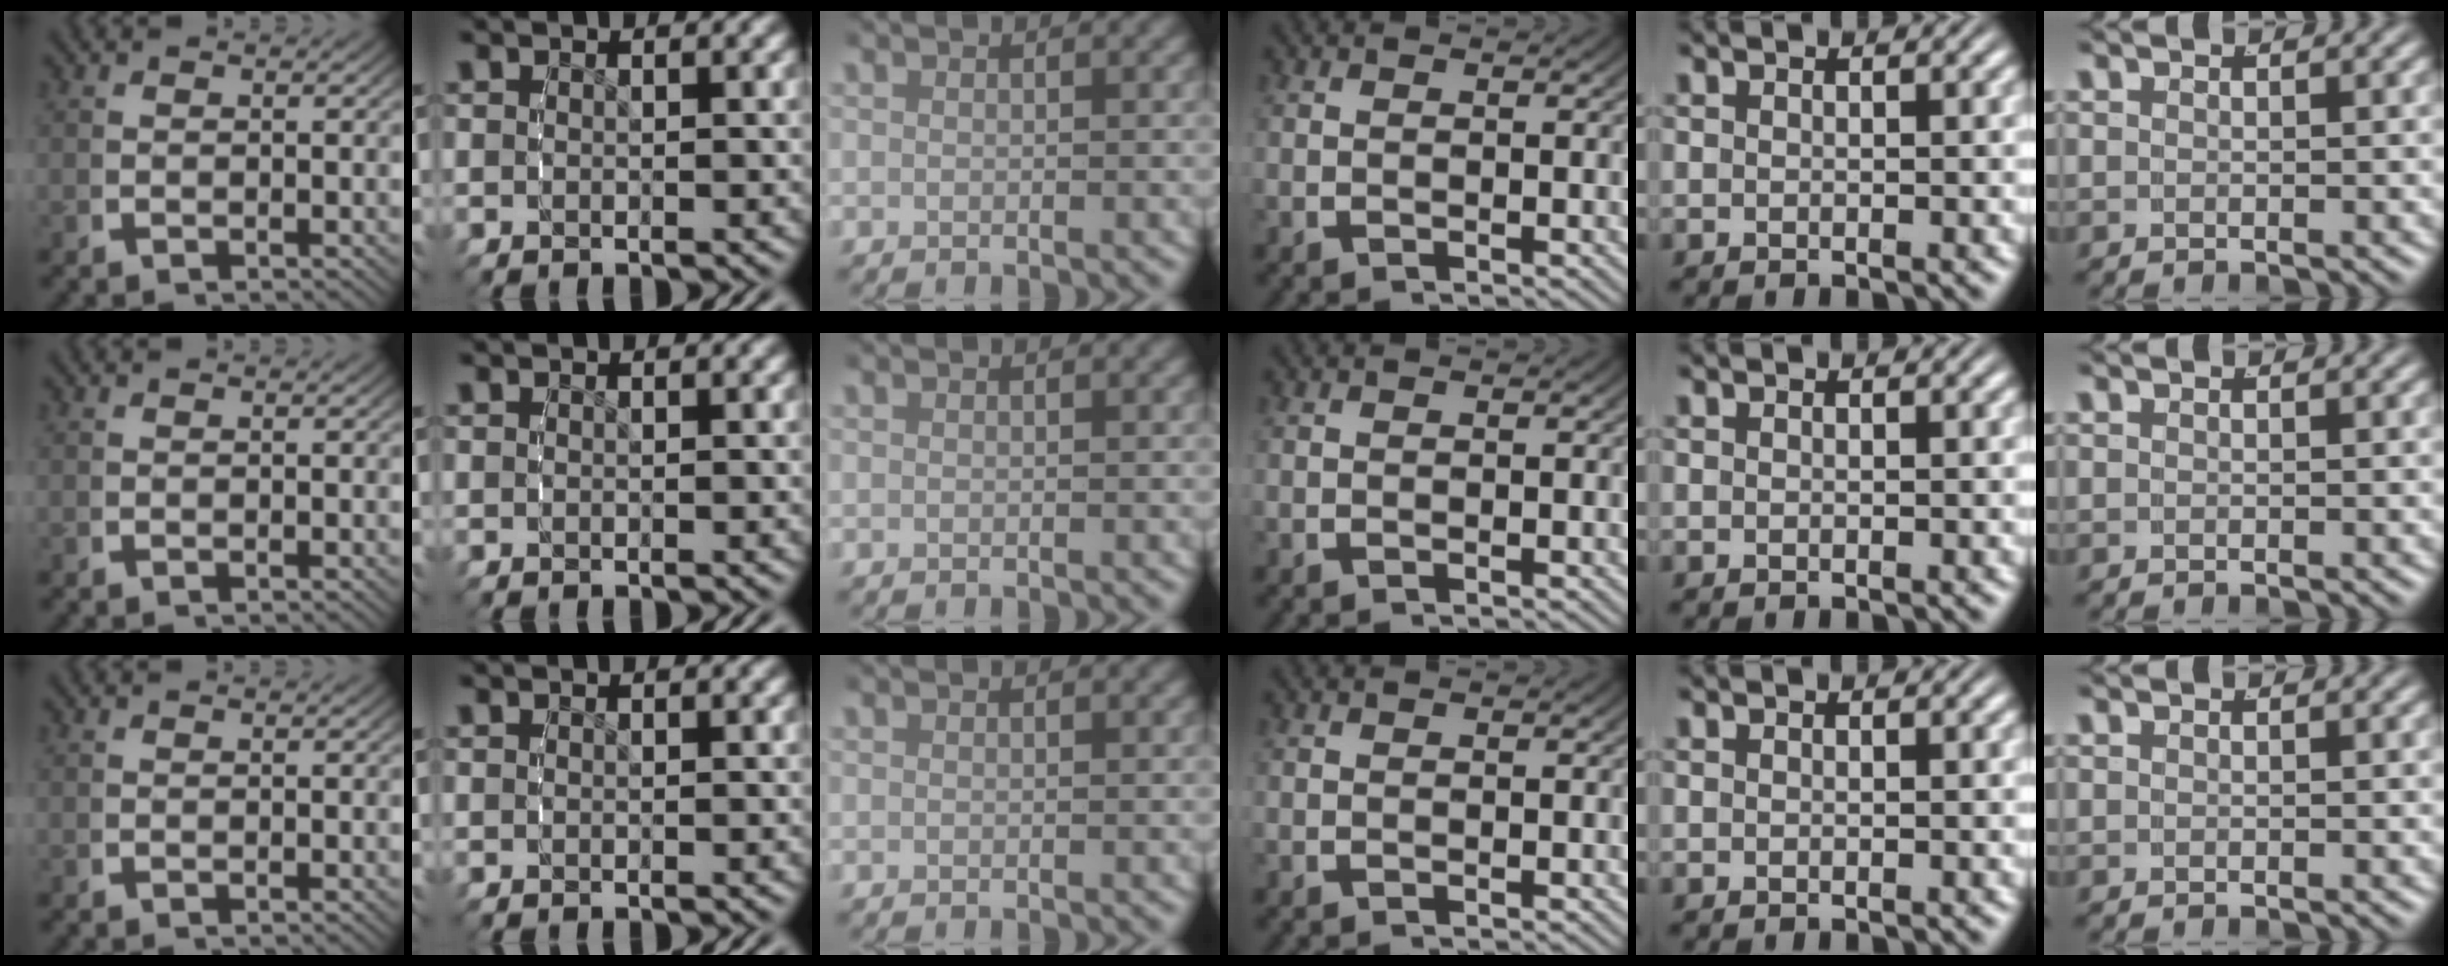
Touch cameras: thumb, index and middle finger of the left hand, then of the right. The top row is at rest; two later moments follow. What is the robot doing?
{"motion": "reach", "object": "button"}